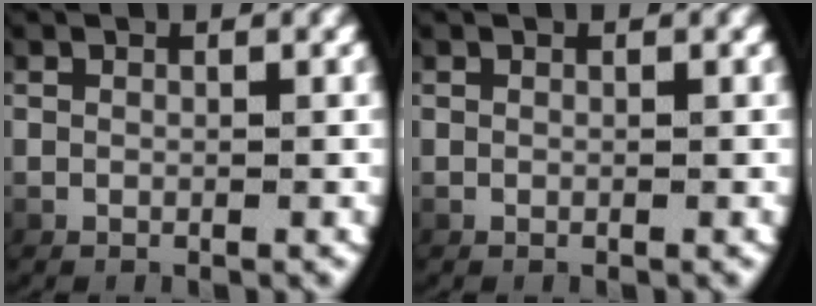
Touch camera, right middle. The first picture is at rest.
{"total": 0.0}